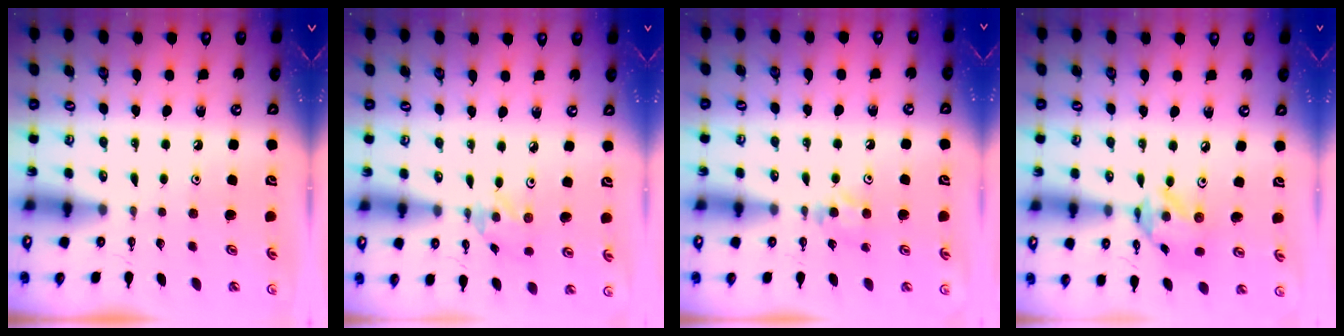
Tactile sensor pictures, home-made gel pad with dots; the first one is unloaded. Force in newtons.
{"total": 1.5, "press": 1.5, "slide": 0.0}
{"total": 4.3, "press": 4.2, "slide": 0.9}
{"total": 11.3, "press": 11.2, "slide": 1.0}